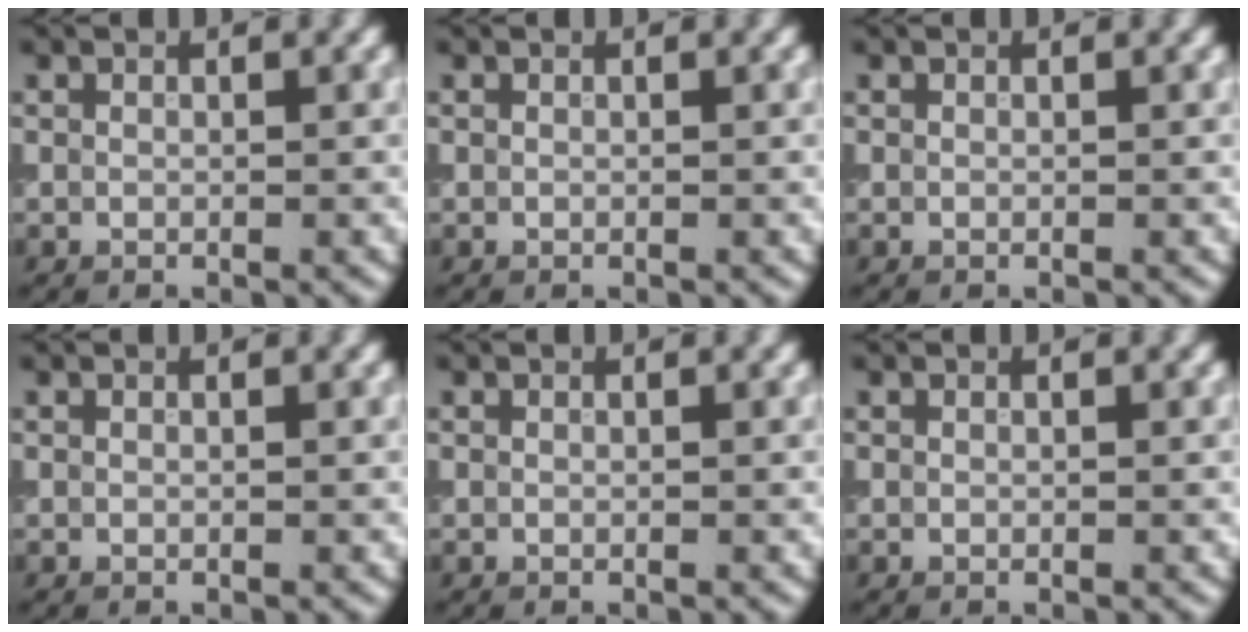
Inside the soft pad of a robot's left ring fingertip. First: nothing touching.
{"total": 0.0}
{"total": 0.0}
{"total": 0.0}
{"total": 0.0}
{"total": 0.0}